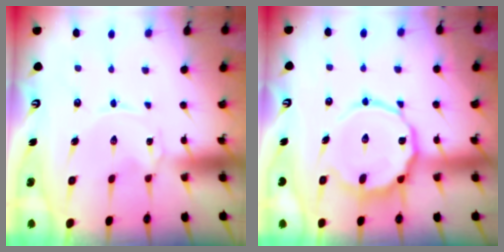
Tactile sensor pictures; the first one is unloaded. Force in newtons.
{"total": 12.9, "press": 12.8, "slide": 1.2}